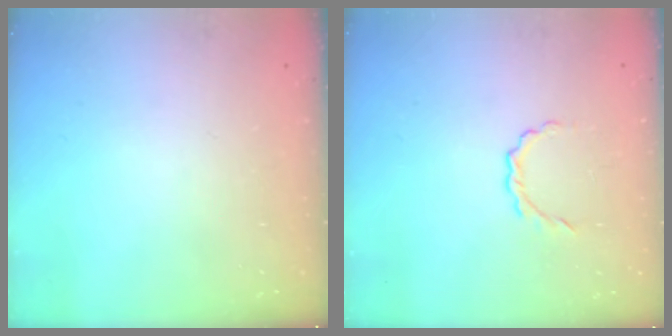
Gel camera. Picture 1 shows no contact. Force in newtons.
{"total": 3.2, "press": 3.0, "slide": 1.0}